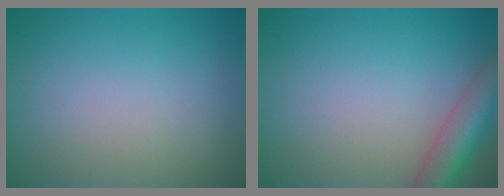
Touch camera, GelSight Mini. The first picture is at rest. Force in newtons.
{"total": 5.5, "press": 5.5, "slide": 0.2}